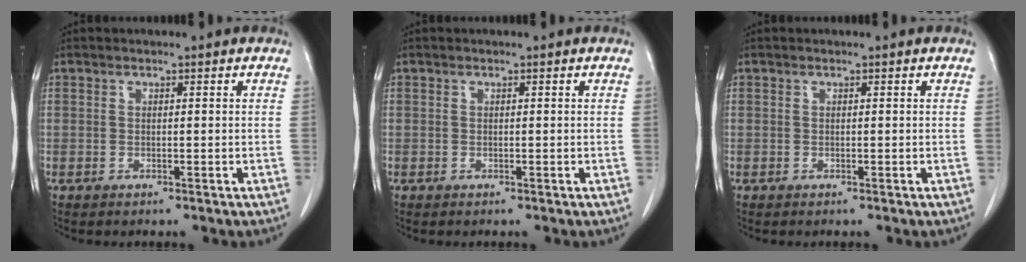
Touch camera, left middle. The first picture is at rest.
{"total": 0.0}
{"total": 0.0}